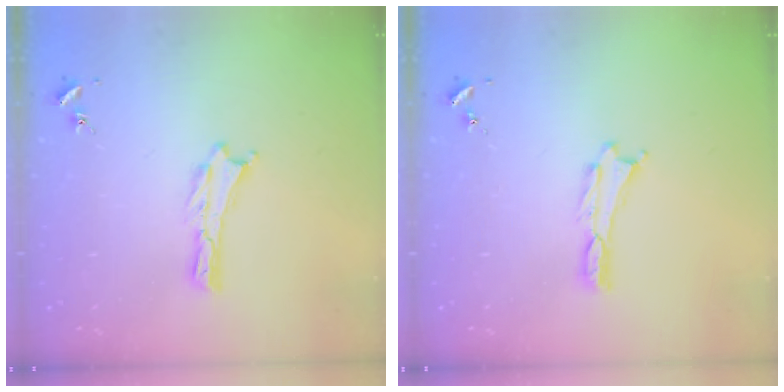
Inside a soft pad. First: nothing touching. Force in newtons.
{"total": 0.0}